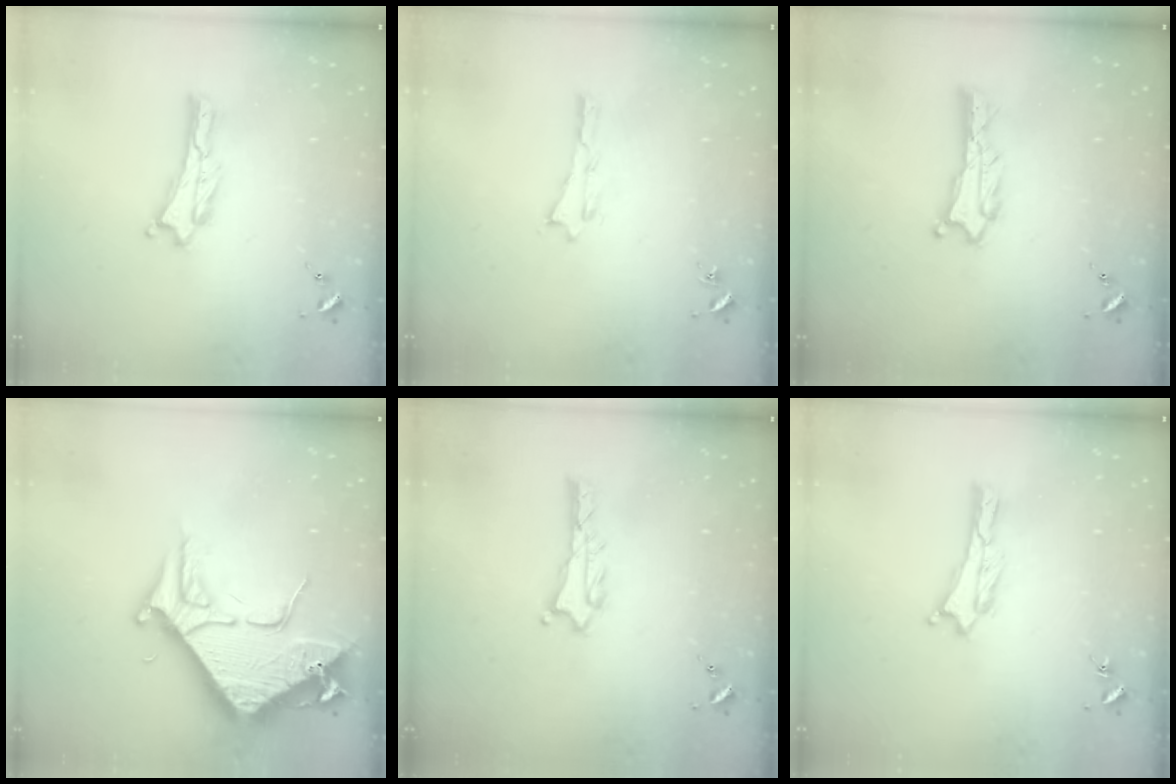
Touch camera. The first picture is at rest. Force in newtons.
{"total": 0.0}
{"total": 0.7, "press": 0.7, "slide": 0.1}
{"total": 9.8, "press": 9.8, "slide": 1.1}
{"total": 1.3, "press": 1.3, "slide": 0.3}
{"total": 0.0}